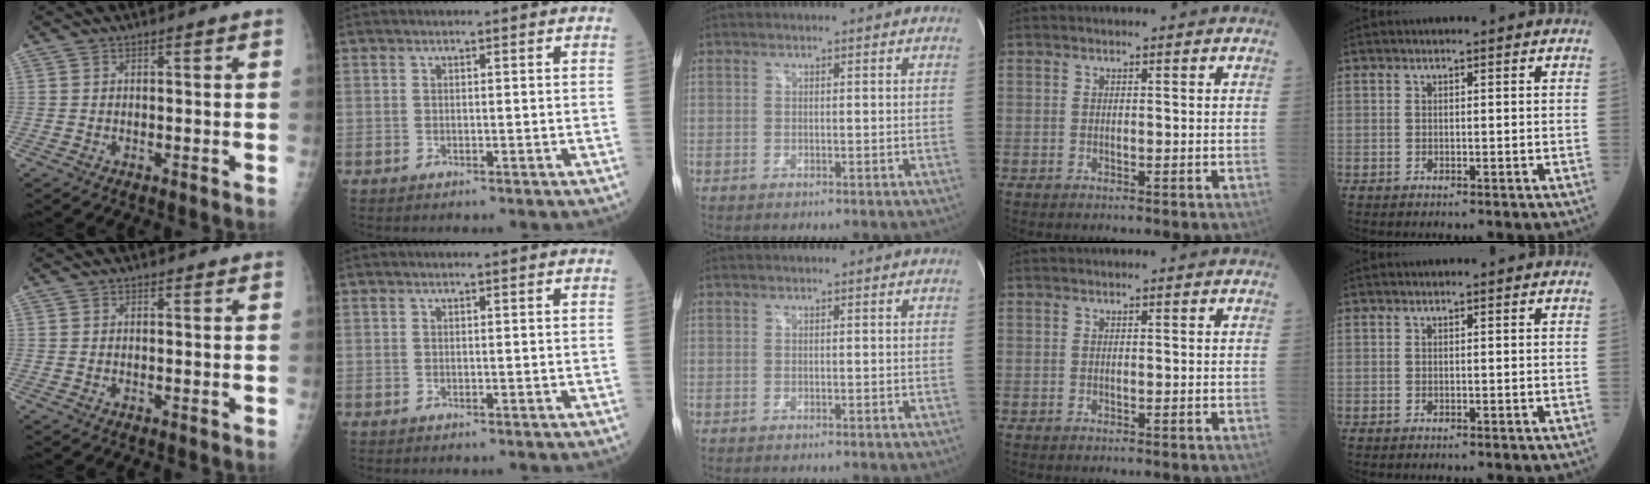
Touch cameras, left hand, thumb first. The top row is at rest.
{}